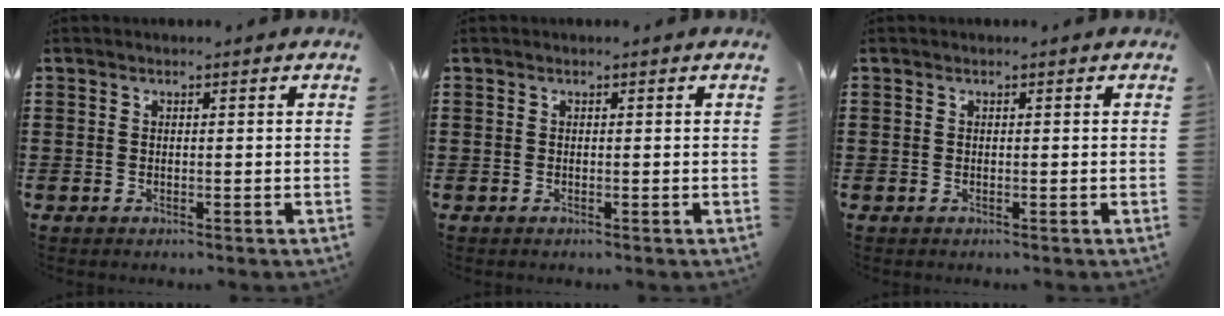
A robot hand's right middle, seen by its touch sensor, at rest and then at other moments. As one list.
[{"total": 0.0}, {"total": 0.0}]